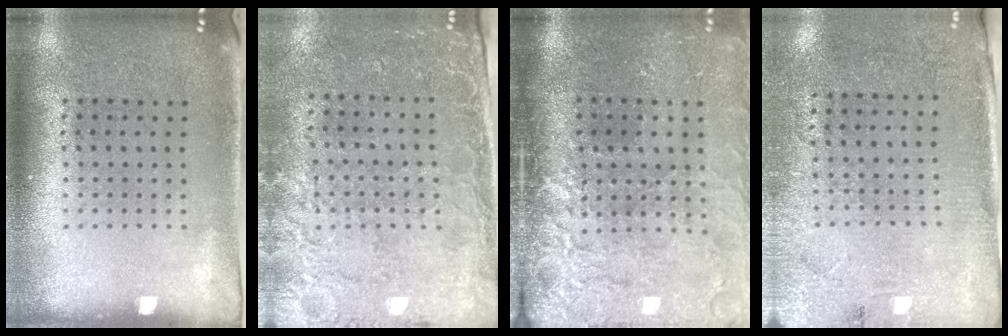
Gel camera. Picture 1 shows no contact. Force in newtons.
{"total": 2.7, "press": 2.4, "slide": 1.2}
{"total": 4.6, "press": 3.8, "slide": 2.7}
{"total": 2.7, "press": 2.4, "slide": 1.3}